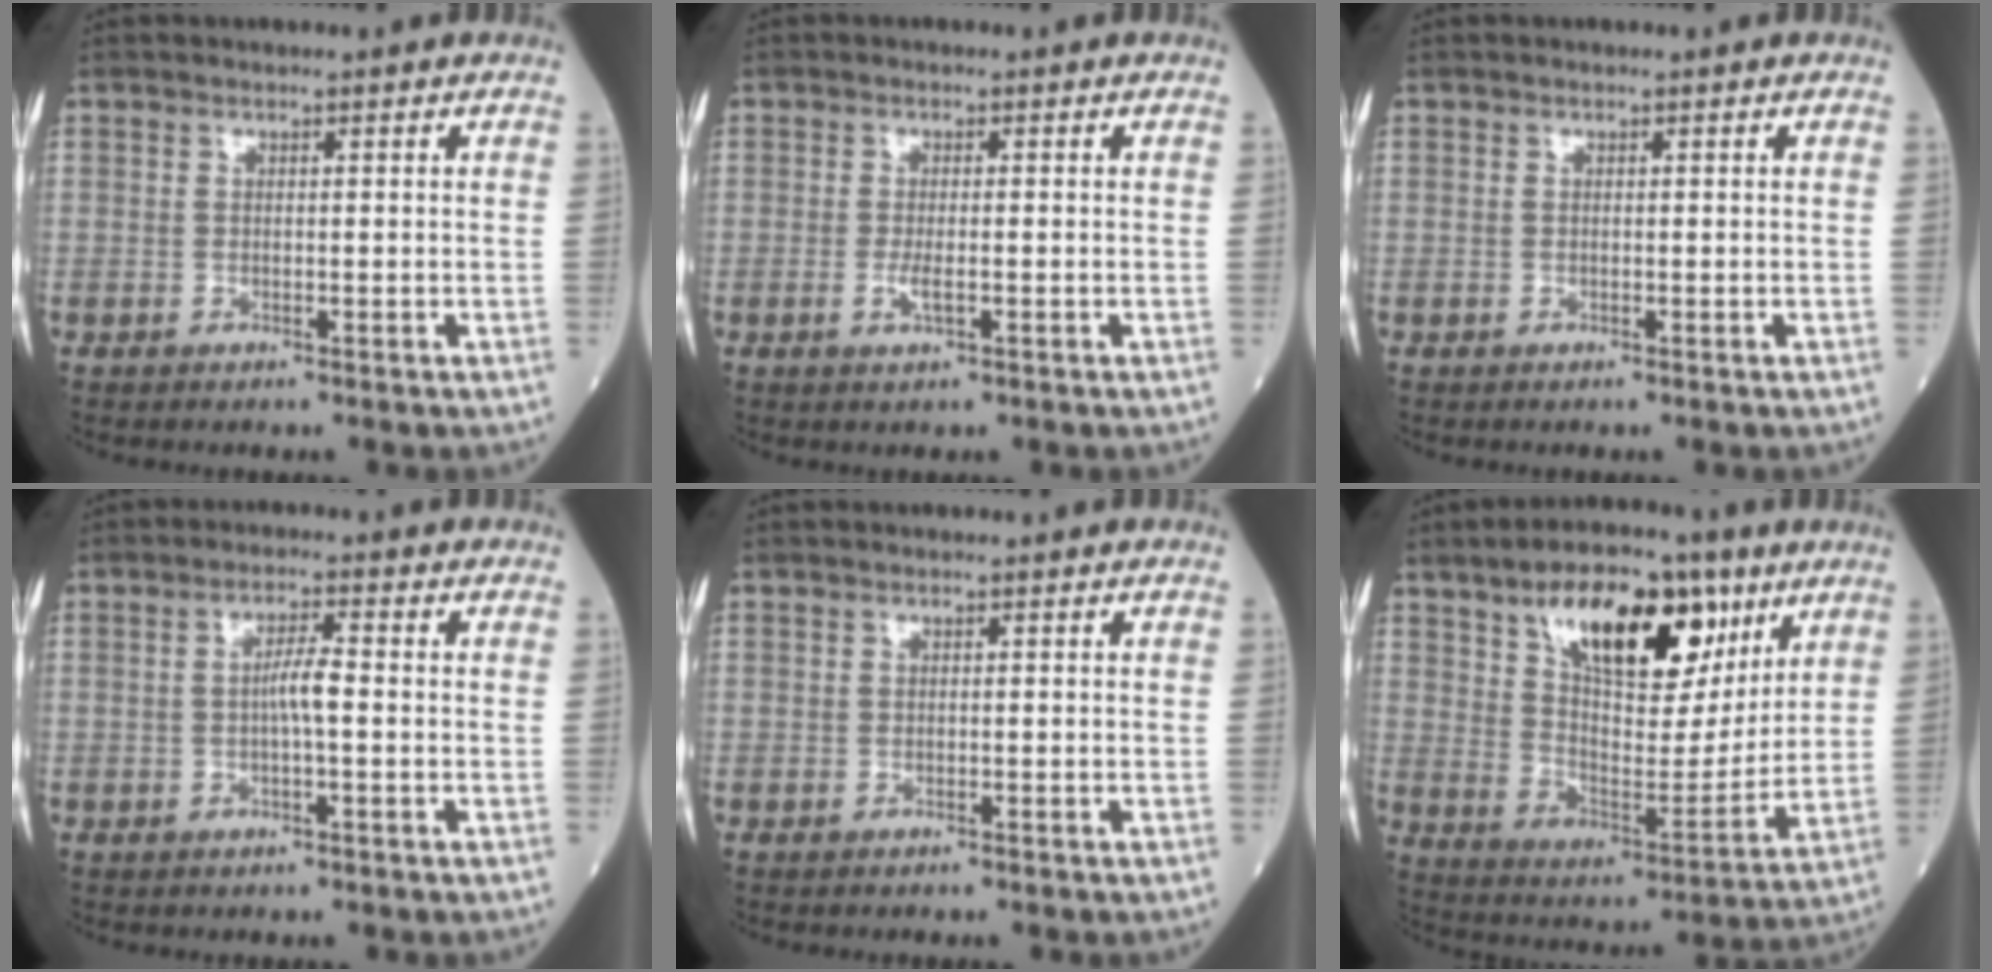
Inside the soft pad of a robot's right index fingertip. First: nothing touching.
{"total": 2.3, "force": [-0.6, 0.5, 2.1], "torque": [-0.045, -0.003, -0.010]}
{"total": 0.0}
{"total": 3.2, "force": [-0.4, 0.2, 3.2], "torque": [-0.056, 0.004, -0.007]}
{"total": 0.7, "force": [-0.6, 0.2, 0.3], "torque": [-0.007, -0.001, -0.009]}
{"total": 18.3, "force": [9.6, 7.5, 13.7], "torque": [-0.219, 0.010, 0.165]}